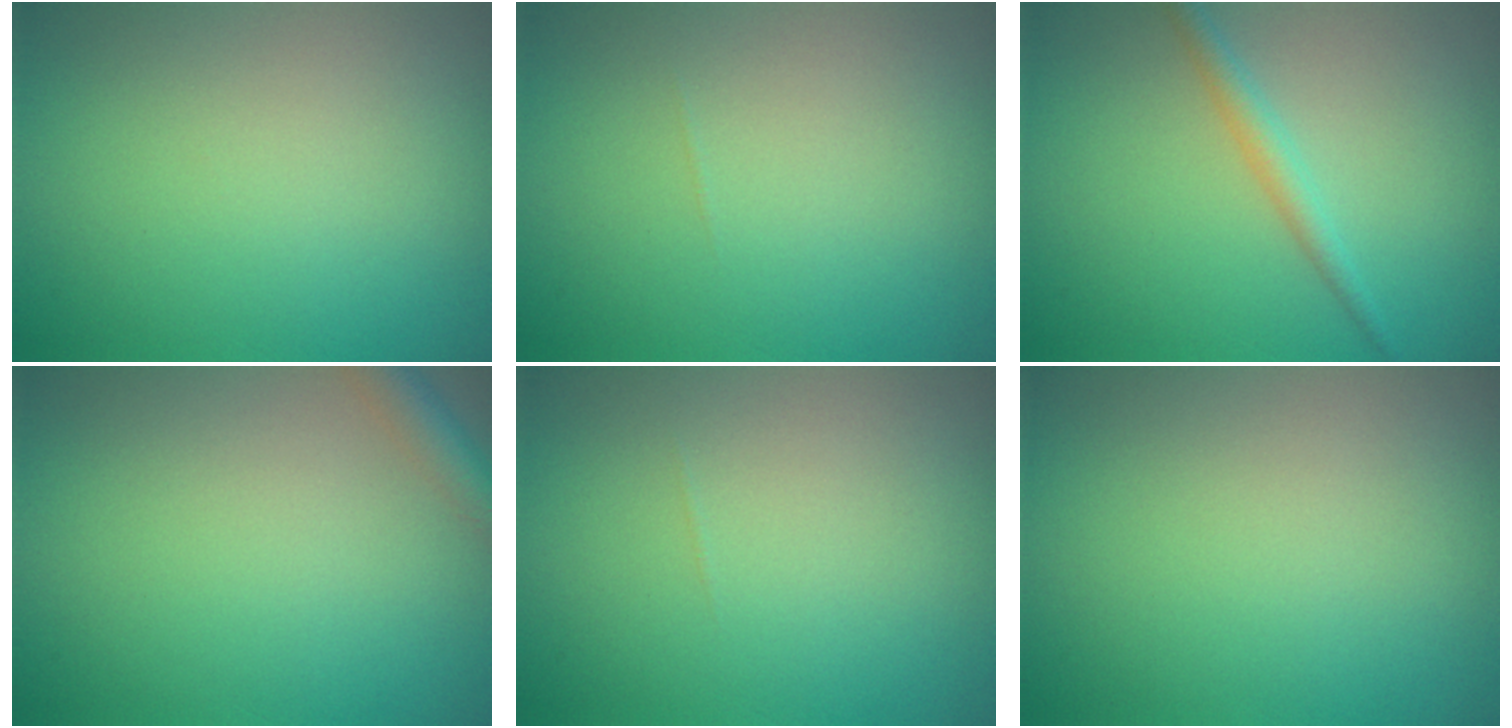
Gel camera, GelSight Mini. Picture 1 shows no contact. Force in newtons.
{"total": 0.0}
{"total": 1.8, "press": 1.8, "slide": 0.1}
{"total": 2.4, "press": 2.4, "slide": 0.2}
{"total": 0.0}
{"total": 0.0}